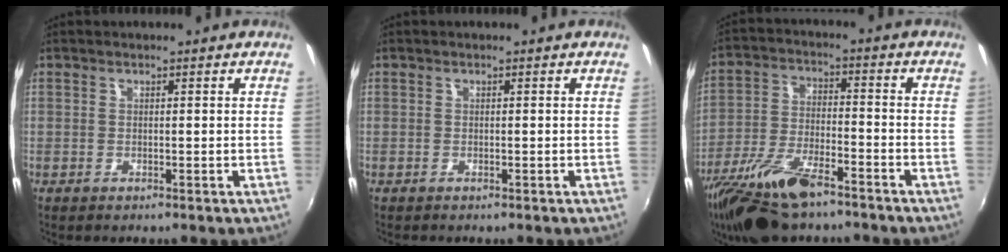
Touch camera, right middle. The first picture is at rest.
{"total": 0.0}
{"total": 14.8, "force": [-11.0, 4.8, 8.7], "torque": [-0.188, -0.027, -0.209]}